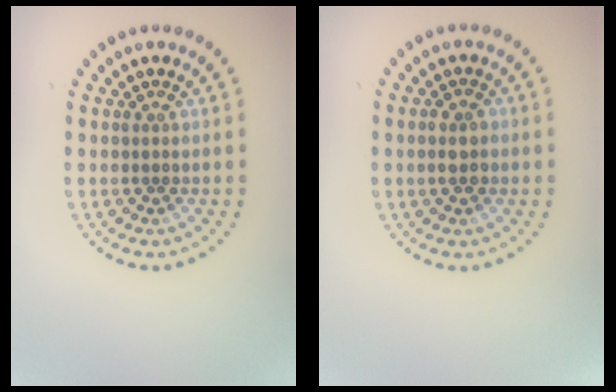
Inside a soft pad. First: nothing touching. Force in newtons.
{"total": 1.6, "press": 1.6, "slide": 0.3}